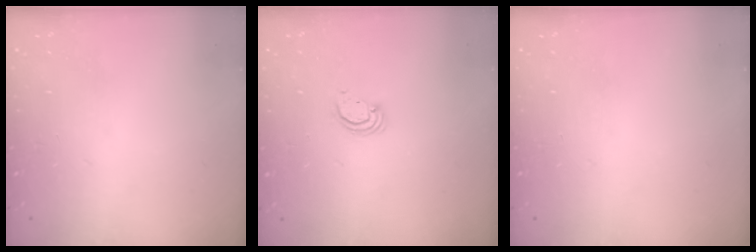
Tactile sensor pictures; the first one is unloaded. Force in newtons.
{"total": 2.8, "press": 2.8, "slide": 0.2}
{"total": 0.0}